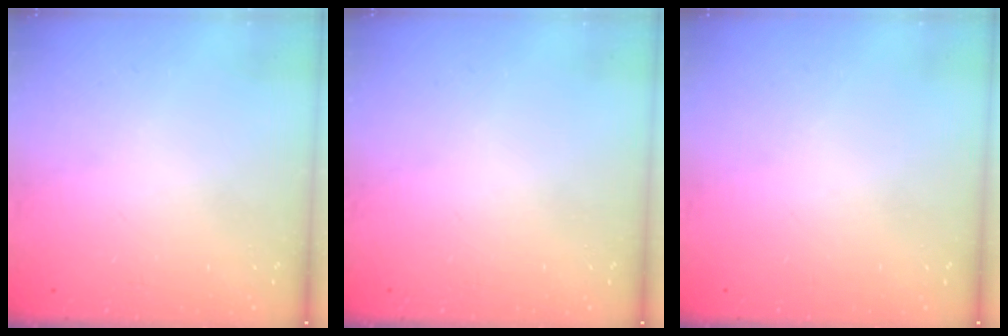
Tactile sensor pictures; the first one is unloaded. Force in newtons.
{"total": 0.0}
{"total": 0.0}